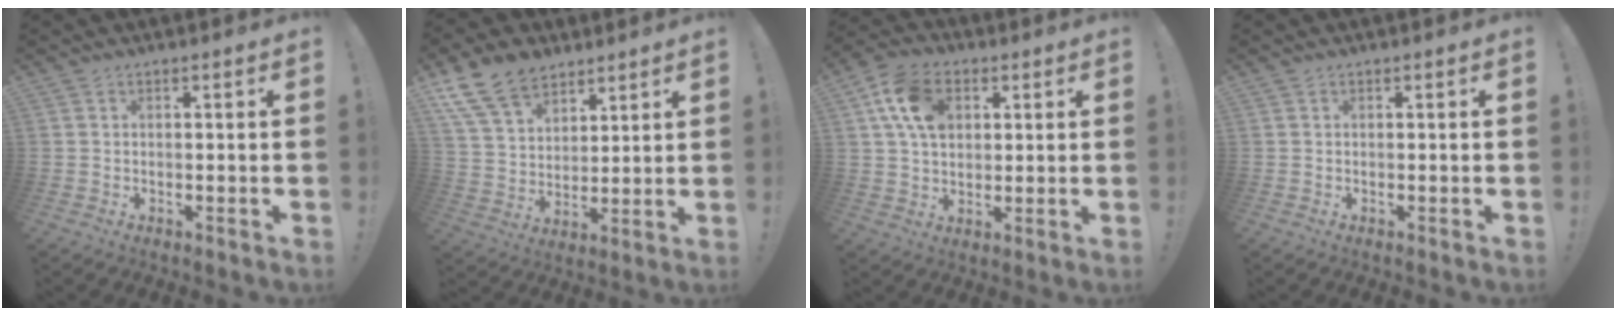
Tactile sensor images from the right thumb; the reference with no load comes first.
{"total": 14.7, "force": [10.0, 8.9, 6.0], "torque": [-0.114, -0.055, 0.193]}
{"total": 13.4, "force": [4.3, 9.6, 8.3], "torque": [-0.149, 0.007, 0.088]}
{"total": 0.0}